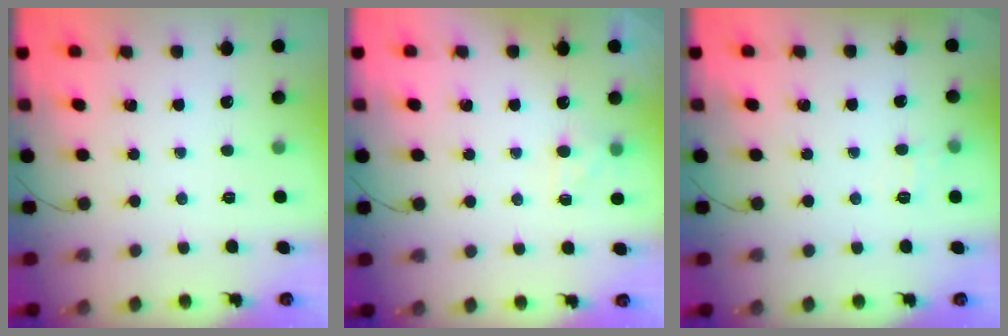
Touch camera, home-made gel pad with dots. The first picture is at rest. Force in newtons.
{"total": 5.1, "press": 4.9, "slide": 1.5}
{"total": 5.3, "press": 5.1, "slide": 1.5}